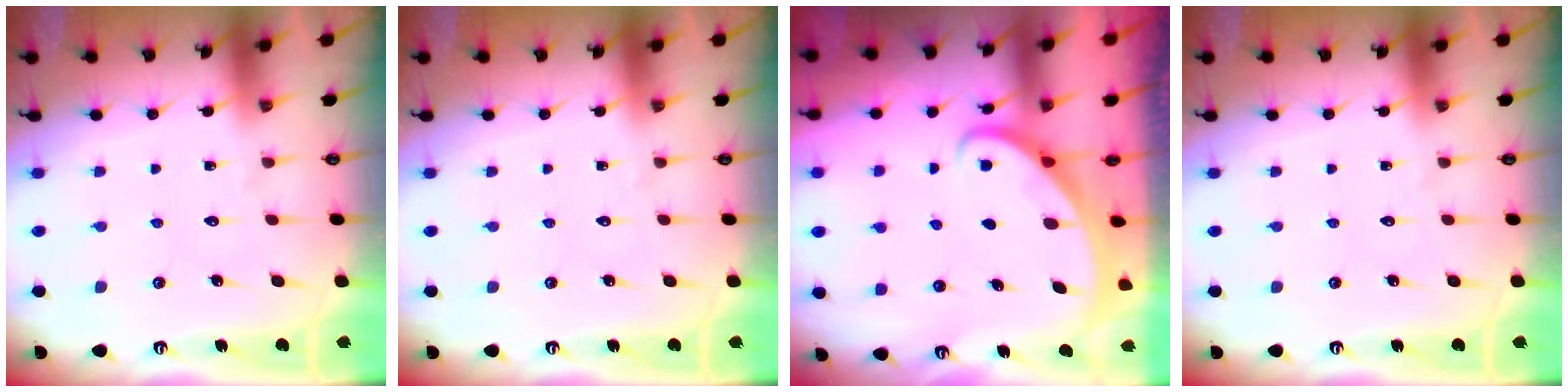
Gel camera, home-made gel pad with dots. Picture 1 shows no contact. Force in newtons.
{"total": 0.0}
{"total": 2.7, "press": 2.7, "slide": 0.1}
{"total": 0.0}